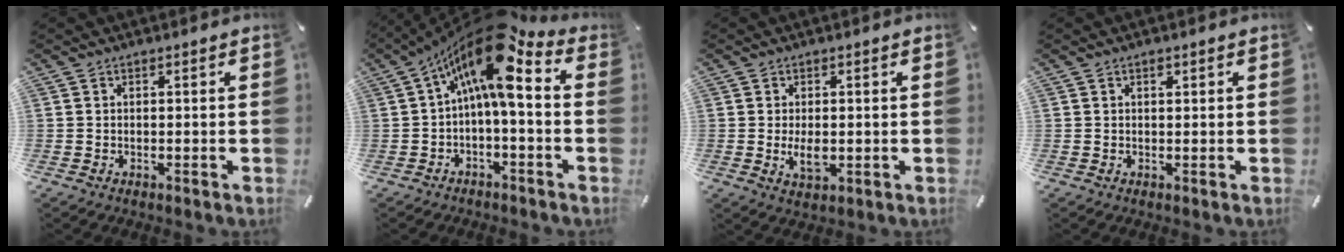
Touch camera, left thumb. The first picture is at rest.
{"total": 14.4, "force": [5.1, 5.0, 12.4], "torque": [-0.221, -0.032, 0.079]}
{"total": 4.1, "force": [-0.2, 2.3, 3.5], "torque": [-0.071, -0.006, -0.007]}
{"total": 0.9, "force": [0.5, 0.5, 0.6], "torque": [-0.013, 0.001, 0.008]}